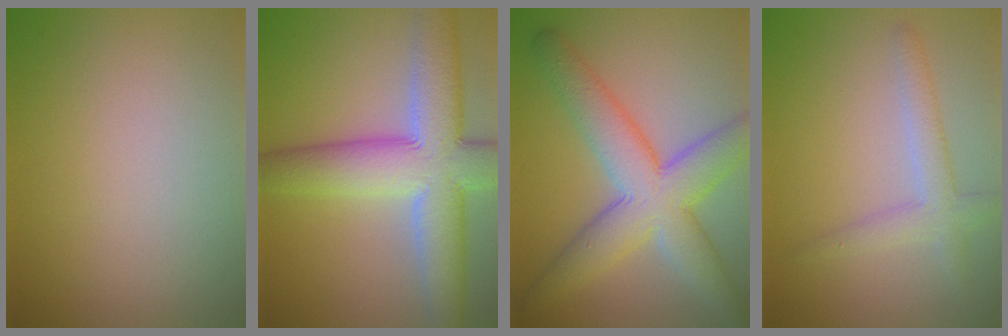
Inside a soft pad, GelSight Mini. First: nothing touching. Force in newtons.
{"total": 9.9, "press": 9.9, "slide": 0.5}
{"total": 8.2, "press": 8.2, "slide": 0.2}
{"total": 2.6, "press": 2.6, "slide": 0.1}